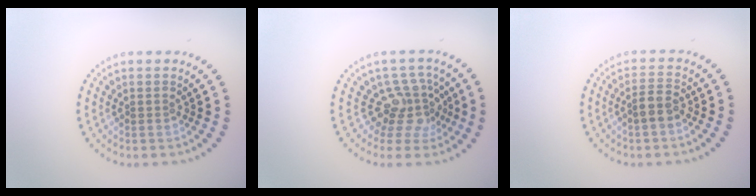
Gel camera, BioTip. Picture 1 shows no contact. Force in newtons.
{"total": 3.6, "press": 2.6, "slide": 2.5}
{"total": 2.0, "press": 1.9, "slide": 0.8}